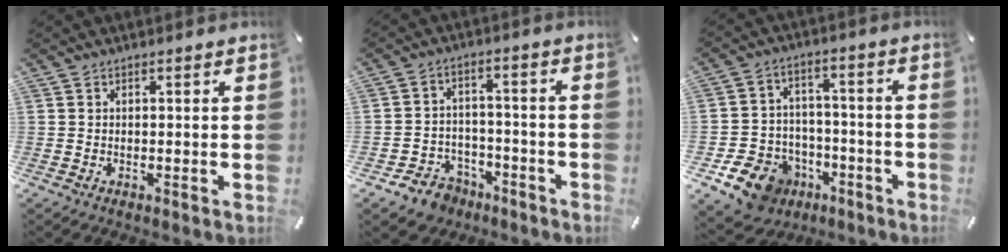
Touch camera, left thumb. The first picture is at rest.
{"total": 6.5, "force": [-4.0, 4.9, 1.3], "torque": [-0.020, 0.031, -0.073]}
{"total": 11.9, "force": [-7.0, 9.0, 3.6], "torque": [-0.050, 0.053, -0.117]}